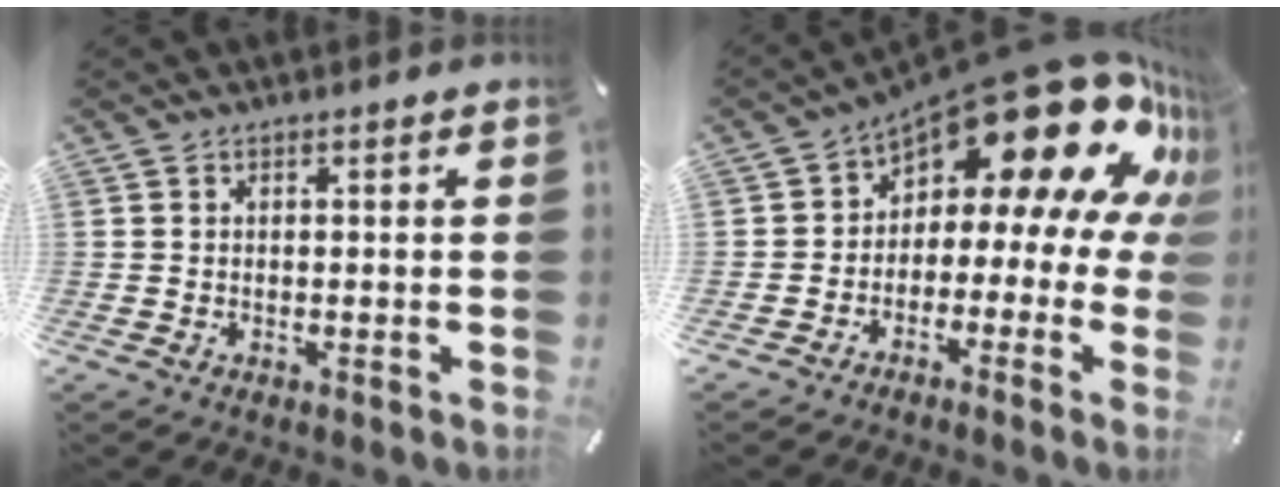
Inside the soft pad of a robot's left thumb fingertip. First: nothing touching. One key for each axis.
{"total": 22.0, "fx": 11.8, "fy": 9.2, "fz": 16.1, "tx": -0.249, "ty": -0.094, "tz": 0.198}